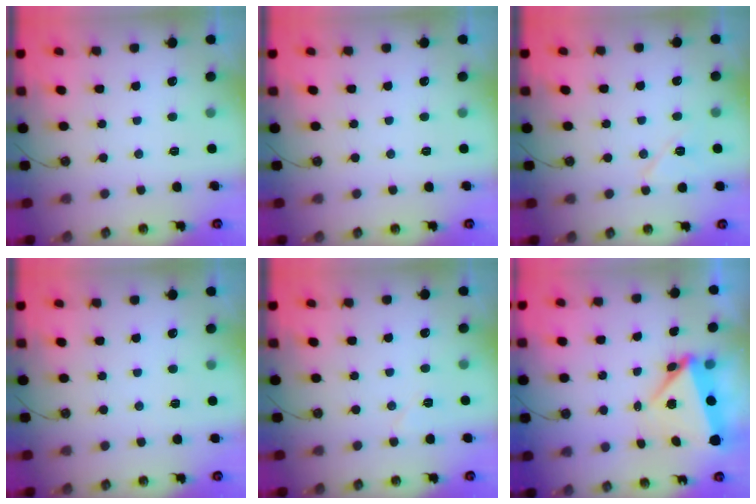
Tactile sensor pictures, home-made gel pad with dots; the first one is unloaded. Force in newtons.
{"total": 0.0}
{"total": 6.8, "press": 6.8, "slide": 0.3}
{"total": 2.1, "press": 0.8, "slide": 2.0}
{"total": 4.8, "press": 4.3, "slide": 2.1}
{"total": 5.0, "press": 4.8, "slide": 1.6}